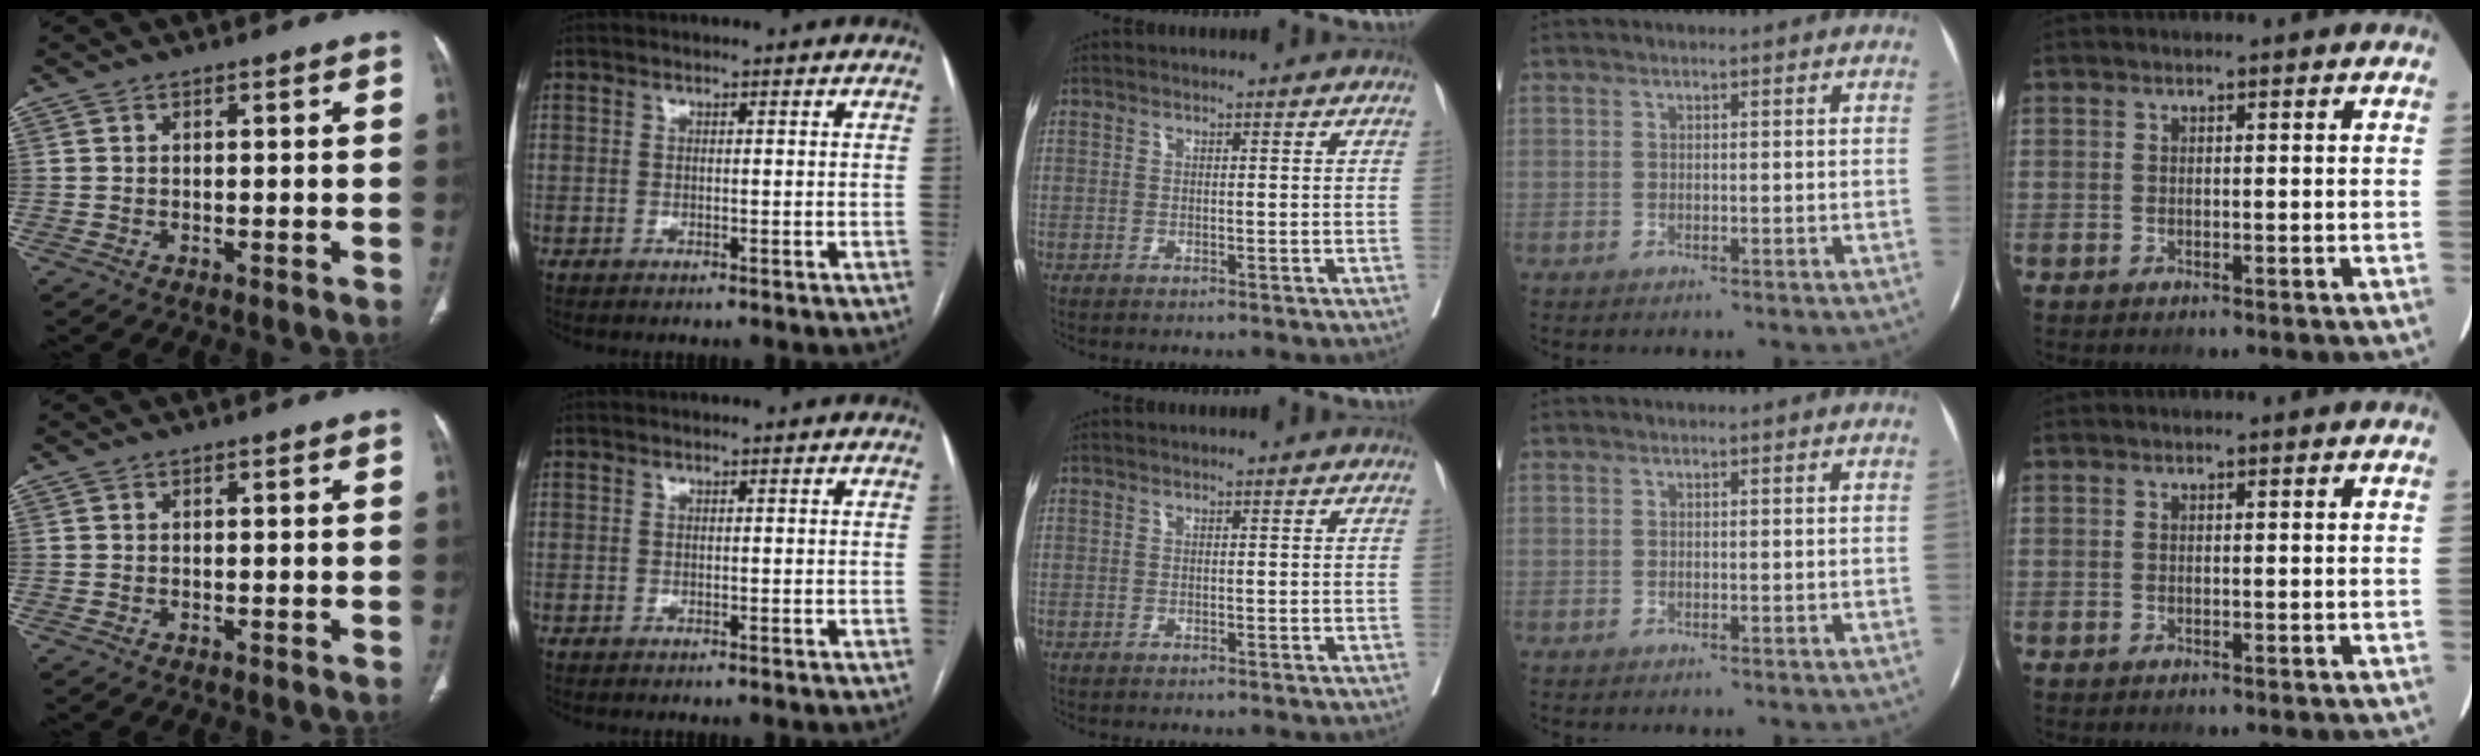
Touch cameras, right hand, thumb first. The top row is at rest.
{}